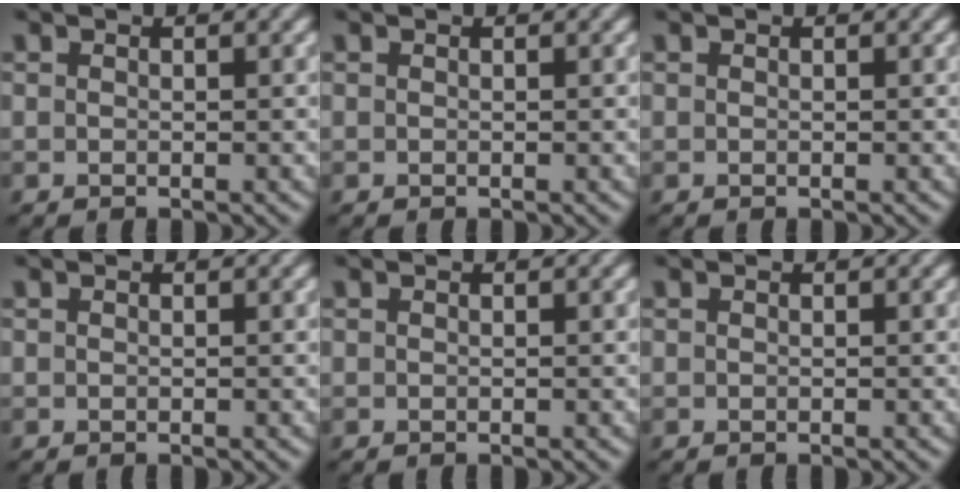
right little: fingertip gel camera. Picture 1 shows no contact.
{"total": 0.0}
{"total": 0.0}
{"total": 0.0}
{"total": 0.0}
{"total": 0.0}